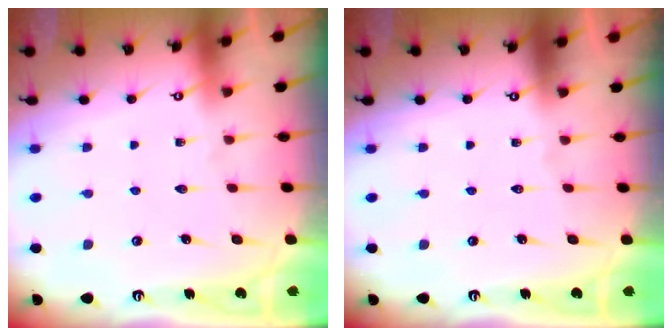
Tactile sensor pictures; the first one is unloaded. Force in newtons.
{"total": 0.0}